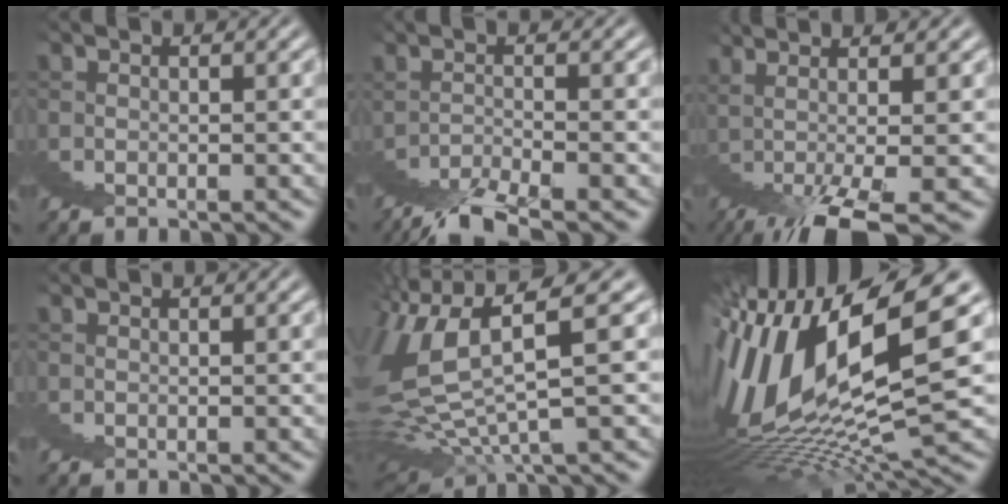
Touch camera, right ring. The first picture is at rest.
{"total": 2.6, "force": [-0.8, -1.6, 1.9], "torque": [-0.024, 0.016, -0.019]}
{"total": 5.1, "force": [2.0, -2.6, 3.9], "torque": [-0.038, 0.030, 0.030]}
{"total": 0.0}
{"total": 4.4, "force": [2.7, 0.7, 3.4], "torque": [-0.085, -0.008, 0.056]}
{"total": 8.8, "force": [3.1, 1.3, 8.2], "torque": [-0.125, 0.018, 0.043]}